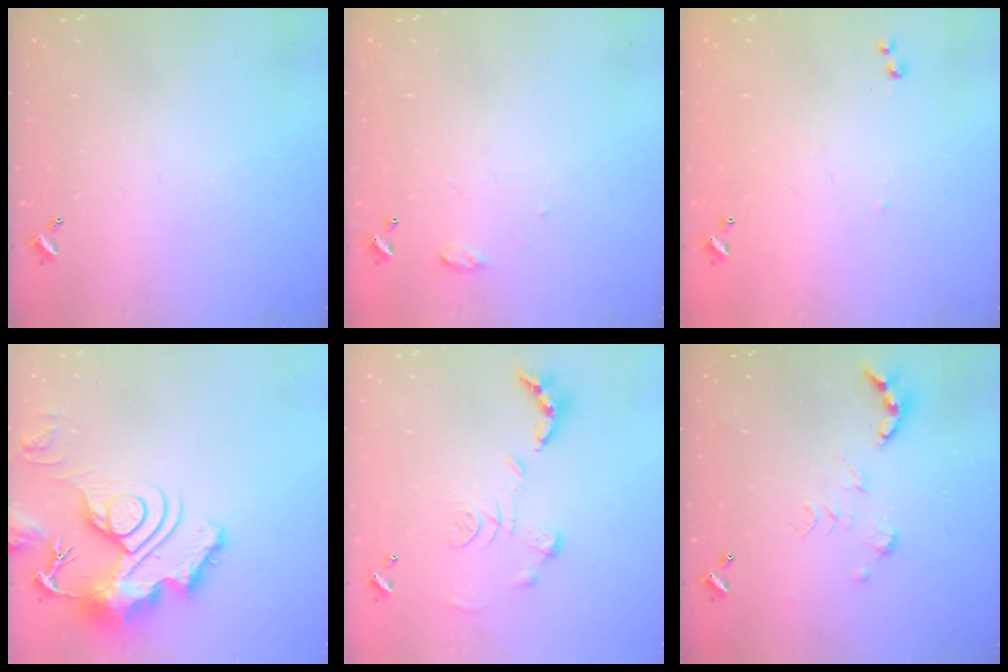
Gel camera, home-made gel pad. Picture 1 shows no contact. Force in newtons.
{"total": 5.9, "press": 5.8, "slide": 0.7}
{"total": 5.4, "press": 5.4, "slide": 0.6}
{"total": 17.0, "press": 16.9, "slide": 1.8}
{"total": 1.2, "press": 0.4, "slide": 1.1}
{"total": 0.0}